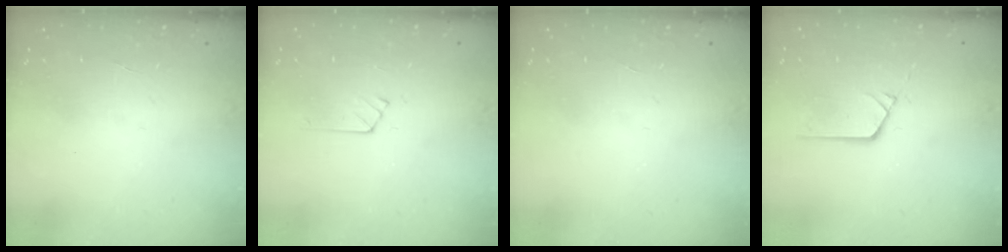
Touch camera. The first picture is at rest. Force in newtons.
{"total": 4.8, "press": 4.8, "slide": 0.6}
{"total": 0.0}
{"total": 3.7, "press": 3.7, "slide": 0.3}